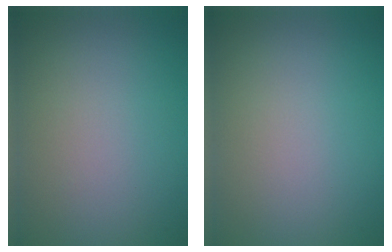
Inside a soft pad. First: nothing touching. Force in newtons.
{"total": 0.0}